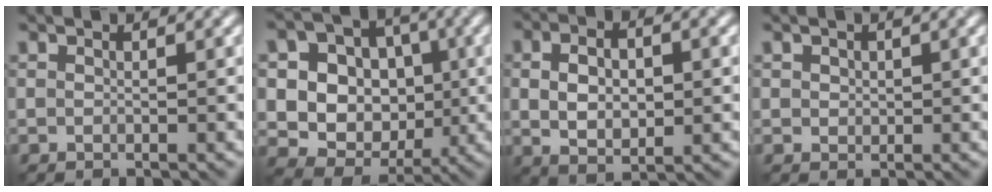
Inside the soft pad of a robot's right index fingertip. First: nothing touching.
{"total": 11.5, "force": [1.5, 10.2, 5.1], "torque": [-0.108, 0.024, 0.019]}
{"total": 5.6, "force": [0.3, 3.3, 4.6], "torque": [-0.085, 0.005, 0.009]}
{"total": 1.3, "force": [0.6, 1.1, 0.5], "torque": [-0.008, 0.006, 0.009]}